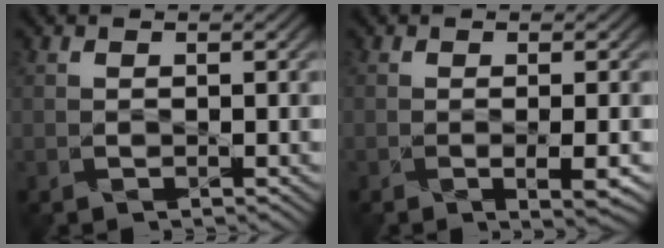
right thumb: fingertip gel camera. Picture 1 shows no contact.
{"total": 3.5, "force": [-1.5, 0.5, 3.1], "torque": [-0.052, -0.008, -0.017]}